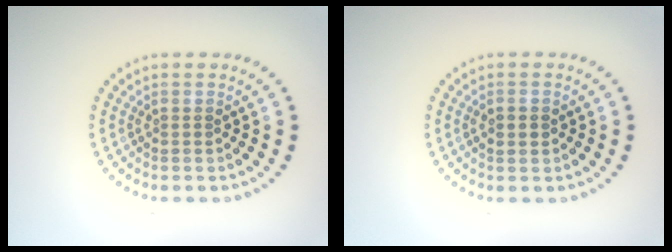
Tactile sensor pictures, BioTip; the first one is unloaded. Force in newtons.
{"total": 1.8, "press": 1.8, "slide": 0.2}